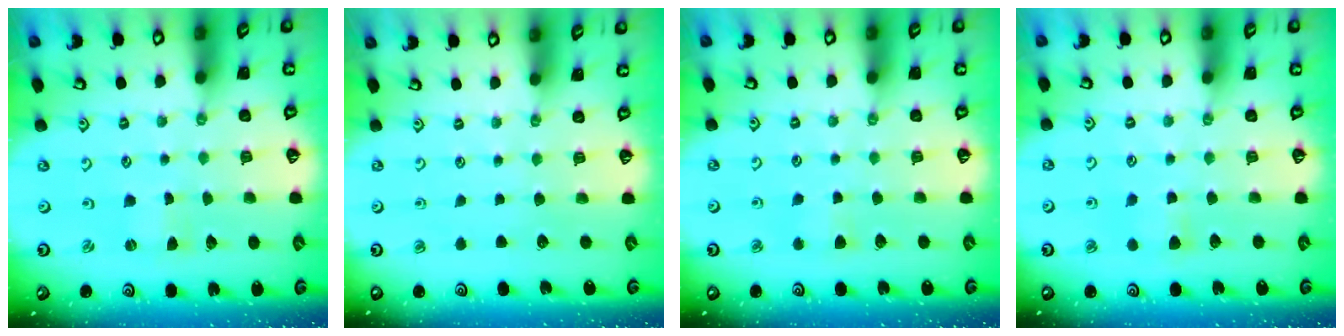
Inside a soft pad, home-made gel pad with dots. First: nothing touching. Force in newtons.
{"total": 0.0}
{"total": 2.8, "press": 2.7, "slide": 0.5}
{"total": 4.8, "press": 4.7, "slide": 0.8}